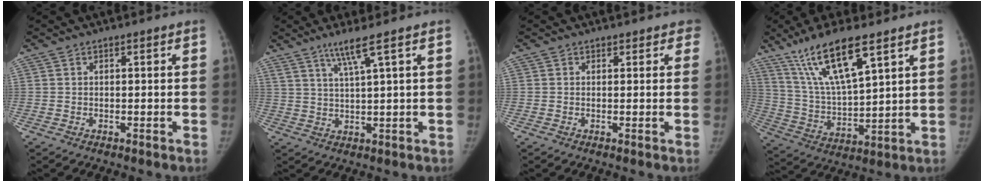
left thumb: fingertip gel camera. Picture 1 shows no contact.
{"total": 4.9, "force": [3.0, -0.9, 3.8], "torque": [-0.081, -0.019, 0.067]}
{"total": 1.9, "force": [1.4, 1.2, 0.6], "torque": [0.022, -0.001, 0.007]}
{"total": 15.1, "force": [9.4, 3.4, 11.3], "torque": [-0.215, -0.040, 0.194]}